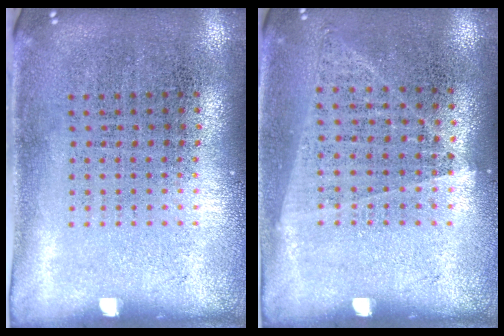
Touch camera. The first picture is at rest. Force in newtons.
{"total": 1.0, "press": 0.9, "slide": 0.4}